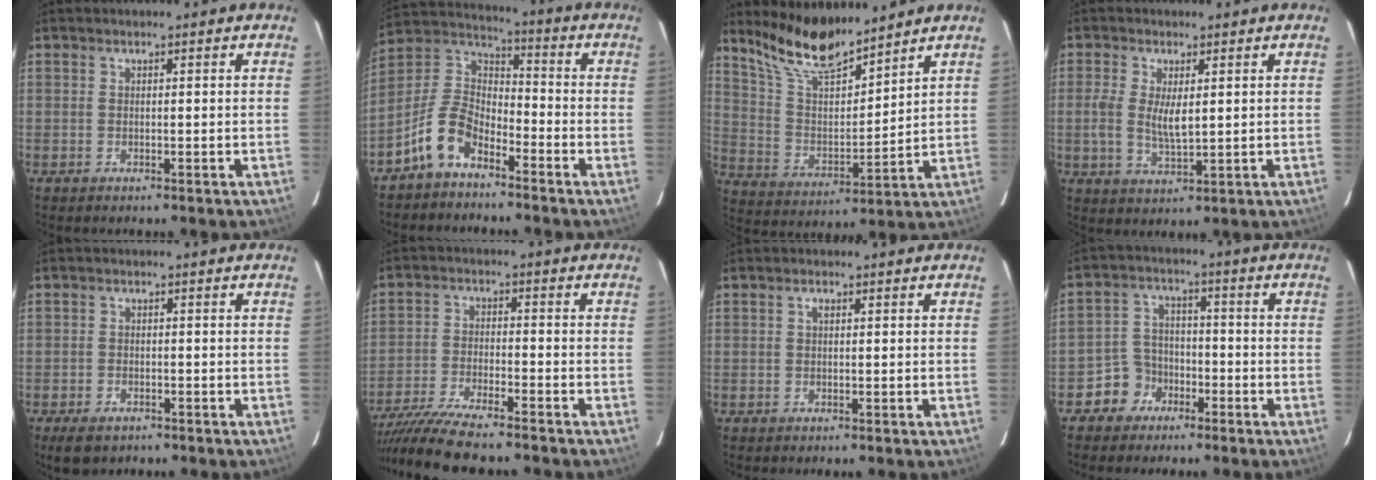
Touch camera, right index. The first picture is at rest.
{"total": 9.9, "force": [-6.3, 5.2, 5.5], "torque": [-0.126, 0.024, -0.131]}
{"total": 13.5, "force": [11.5, 2.9, 6.4], "torque": [-0.129, 0.000, 0.224]}
{"total": 5.6, "force": [0.6, 2.2, 5.1], "torque": [-0.103, -0.004, 0.010]}
{"total": 4.7, "force": [-3.3, 2.6, 2.2], "torque": [-0.058, -0.010, -0.051]}
{"total": 13.4, "force": [-11.8, 1.0, 6.3], "torque": [-0.147, -0.031, -0.212]}
{"total": 0.8, "force": [0.2, 0.4, 0.6], "torque": [-0.011, 0.004, 0.002]}
{"total": 6.0, "force": [-3.7, 4.8, 0.3], "torque": [-0.017, 0.029, -0.067]}